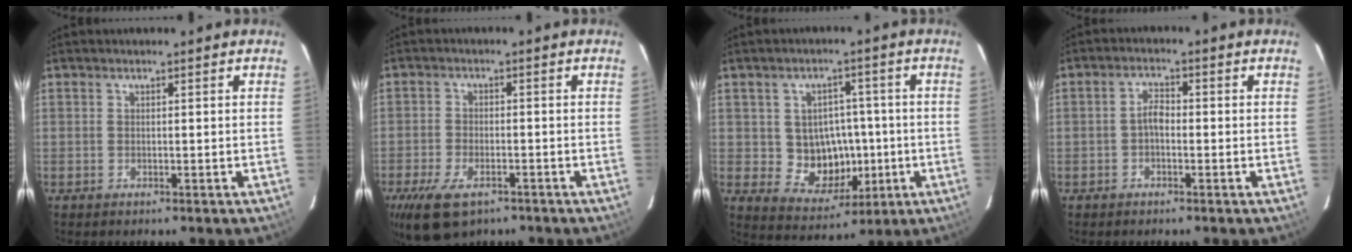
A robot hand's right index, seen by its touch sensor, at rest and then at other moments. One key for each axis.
{"total": 10.6, "fx": -6.7, "fy": 5.2, "fz": 6.4, "tx": -0.156, "ty": -0.026, "tz": -0.117}
{"total": 9.6, "fx": -0.9, "fy": 8.6, "fz": 4.1, "tx": -0.082, "ty": 0.007, "tz": 0.006}
{"total": 2.3, "fx": -0.8, "fy": 1.2, "fz": 1.8, "tx": -0.037, "ty": 0.009, "tz": -0.016}